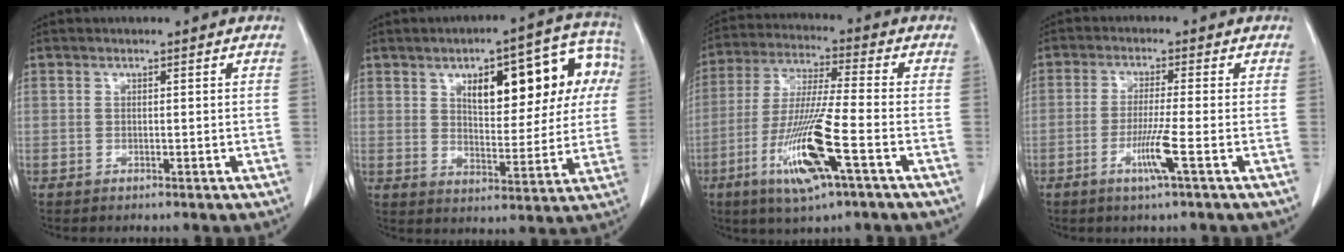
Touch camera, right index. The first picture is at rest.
{"total": 16.6, "force": [5.3, 6.3, 14.3], "torque": [-0.184, 0.040, 0.073]}
{"total": 14.0, "force": [-5.6, 0.6, 12.9], "torque": [-0.262, -0.022, -0.102]}
{"total": 5.2, "force": [-2.0, -0.8, 4.7], "torque": [-0.092, -0.012, -0.040]}